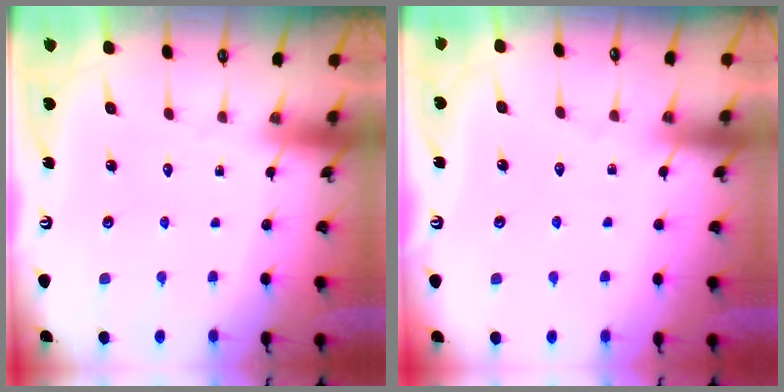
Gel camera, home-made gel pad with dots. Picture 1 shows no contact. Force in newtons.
{"total": 5.1, "press": 5.1, "slide": 0.4}